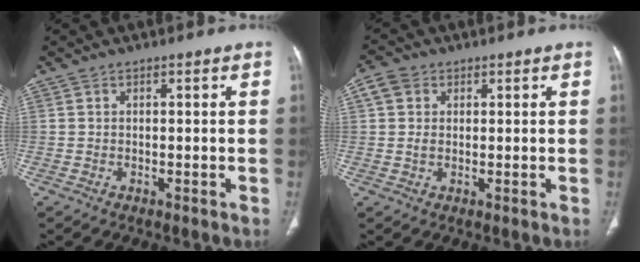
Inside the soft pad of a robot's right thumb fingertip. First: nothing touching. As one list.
[{"total": 4.0, "force": [1.2, 3.1, 2.1], "torque": [-0.041, 0.006, 0.023]}]